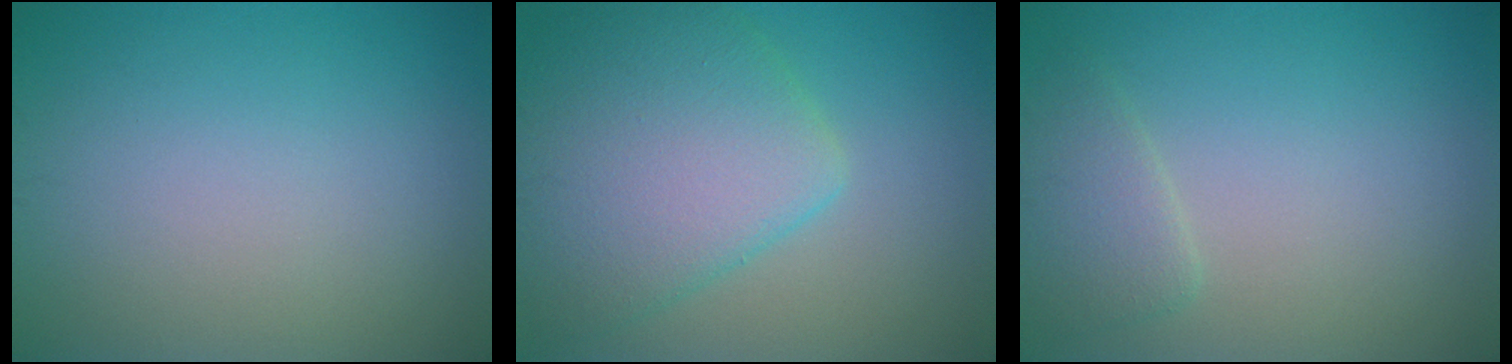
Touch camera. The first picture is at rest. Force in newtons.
{"total": 8.1, "press": 8.1, "slide": 0.3}
{"total": 2.2, "press": 2.1, "slide": 0.3}